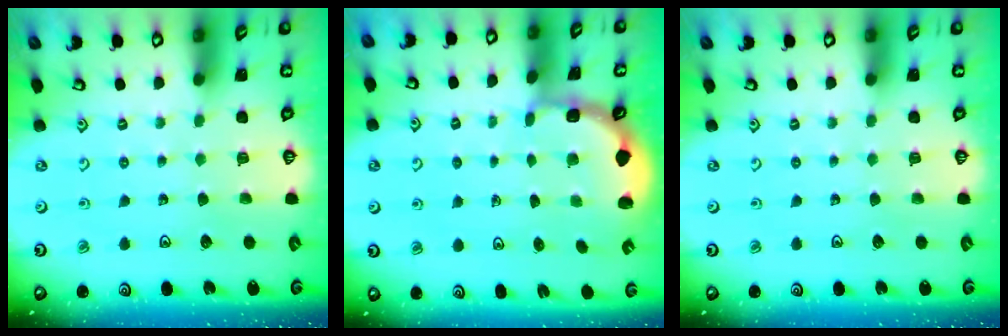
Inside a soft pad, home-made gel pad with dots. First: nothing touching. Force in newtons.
{"total": 1.9, "press": 1.5, "slide": 1.1}
{"total": 0.0}